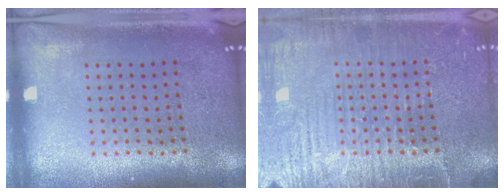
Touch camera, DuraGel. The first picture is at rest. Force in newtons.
{"total": 5.8, "press": 5.7, "slide": 0.8}